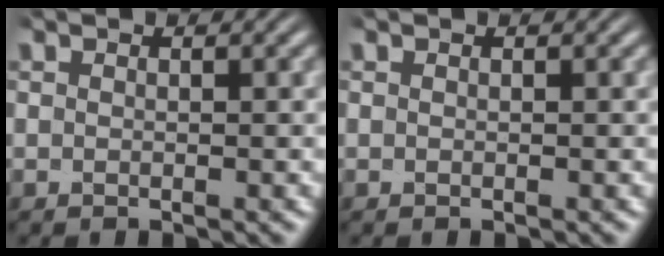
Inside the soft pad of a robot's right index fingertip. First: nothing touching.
{"total": 0.0}